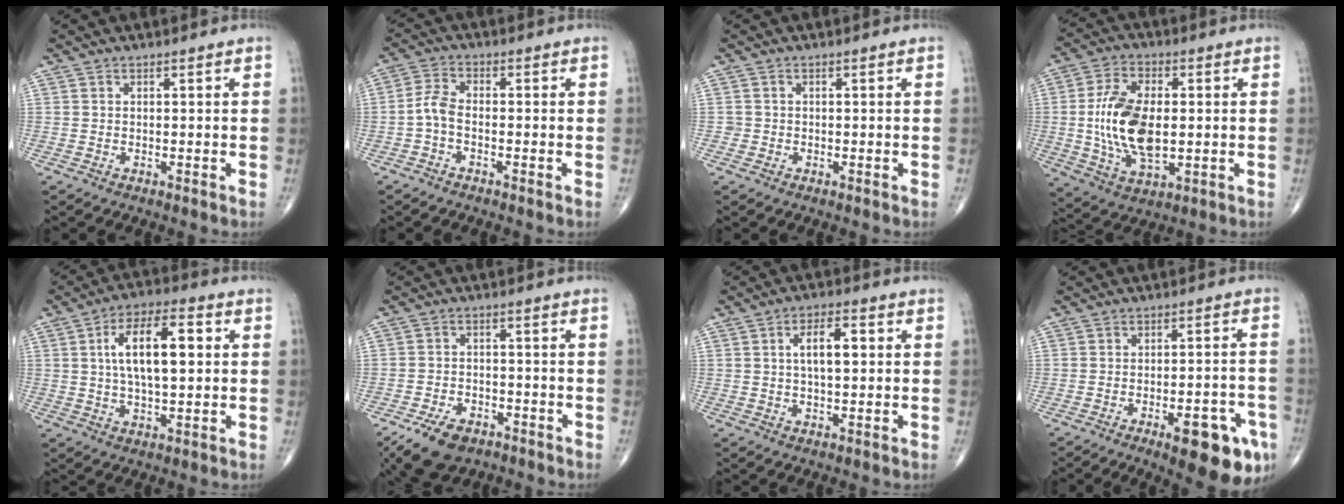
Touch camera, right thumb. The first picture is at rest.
{"total": 3.8, "force": [-1.3, 1.9, 3.0], "torque": [-0.067, 0.016, -0.035]}
{"total": 0.9, "force": [-0.3, 0.8, -0.1], "torque": [0.005, 0.006, -0.007]}
{"total": 14.9, "force": [-0.1, 8.0, 12.6], "torque": [-0.238, -0.004, 0.002]}
{"total": 13.1, "force": [2.2, 5.5, 11.7], "torque": [-0.190, 0.014, 0.034]}
{"total": 9.1, "force": [-5.7, 5.1, 4.8], "torque": [-0.074, 0.016, -0.093]}
{"total": 6.6, "force": [1.1, 2.8, 5.8], "torque": [-0.089, 0.009, 0.014]}
{"total": 13.7, "force": [-6.6, 4.4, 11.2], "torque": [-0.115, 0.024, -0.077]}